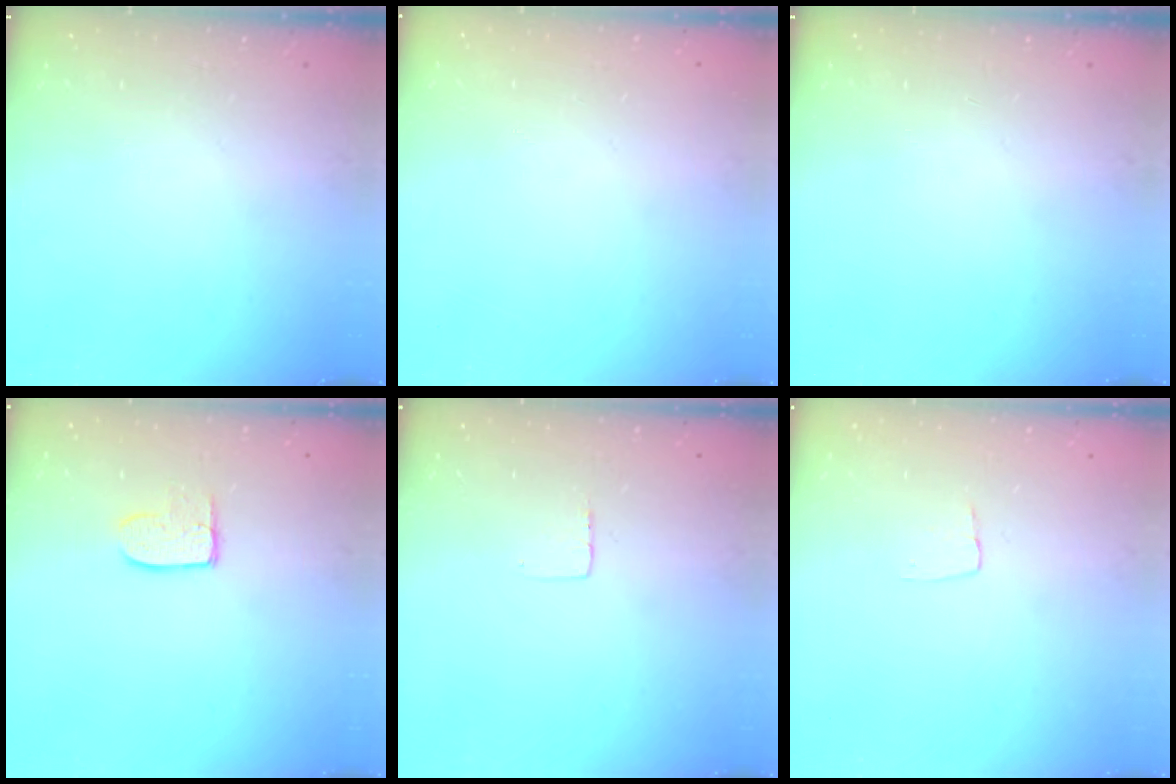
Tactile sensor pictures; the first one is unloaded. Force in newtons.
{"total": 0.0}
{"total": 0.0}
{"total": 6.2, "press": 6.2, "slide": 0.4}
{"total": 3.0, "press": 3.0, "slide": 0.2}
{"total": 3.4, "press": 3.4, "slide": 0.2}